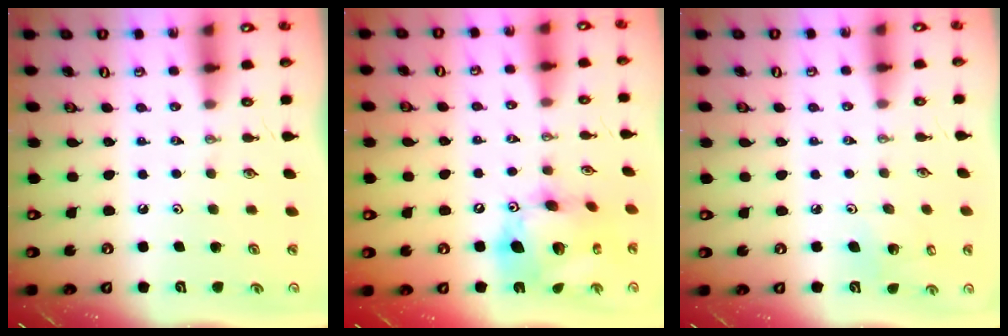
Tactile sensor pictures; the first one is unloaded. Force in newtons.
{"total": 16.8, "press": 16.7, "slide": 1.8}
{"total": 3.5, "press": 3.4, "slide": 1.1}